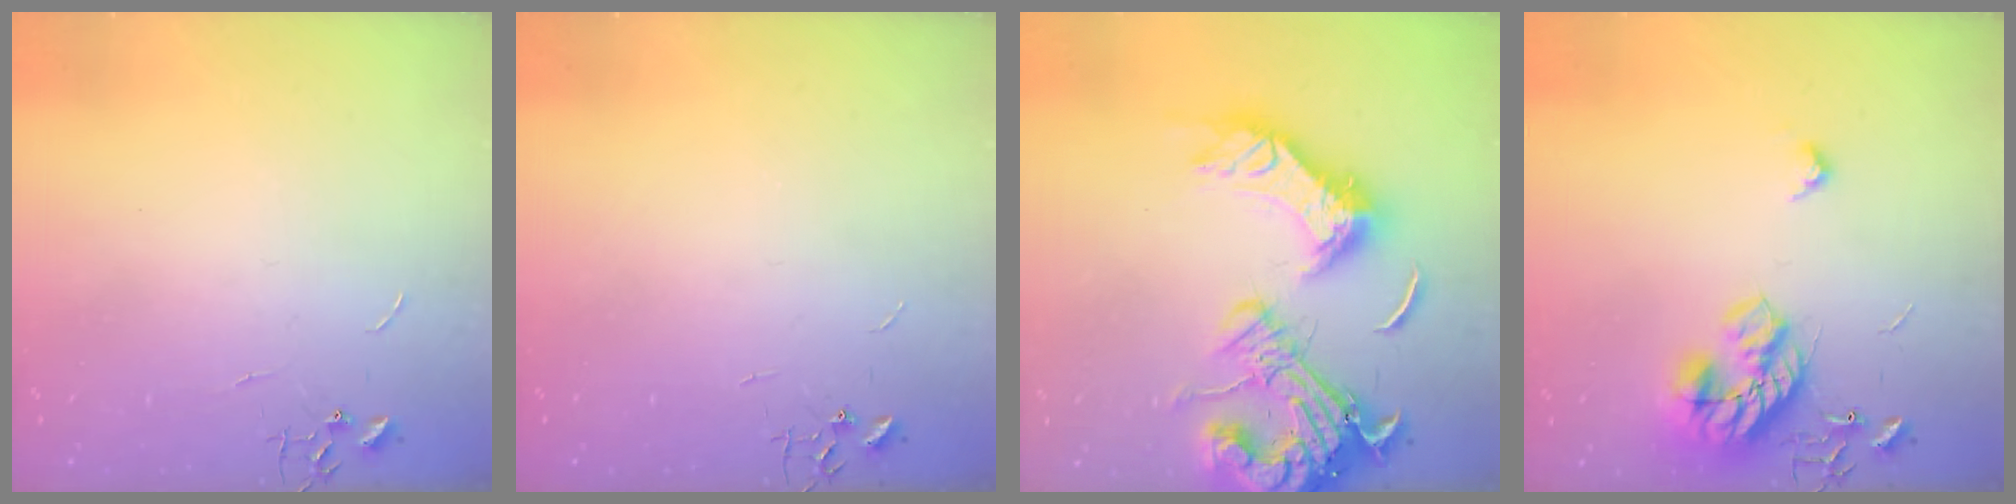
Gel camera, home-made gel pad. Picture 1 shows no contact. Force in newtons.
{"total": 0.0}
{"total": 25.4, "press": 25.1, "slide": 3.8}
{"total": 16.4, "press": 16.4, "slide": 0.6}